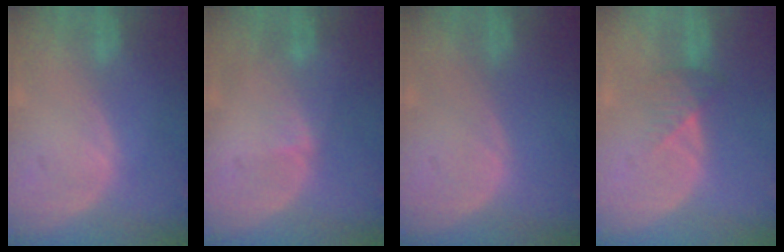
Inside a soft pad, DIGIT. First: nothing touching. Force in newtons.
{"total": 1.6, "press": 1.6, "slide": 0.3}
{"total": 0.0}
{"total": 3.4, "press": 3.0, "slide": 1.7}